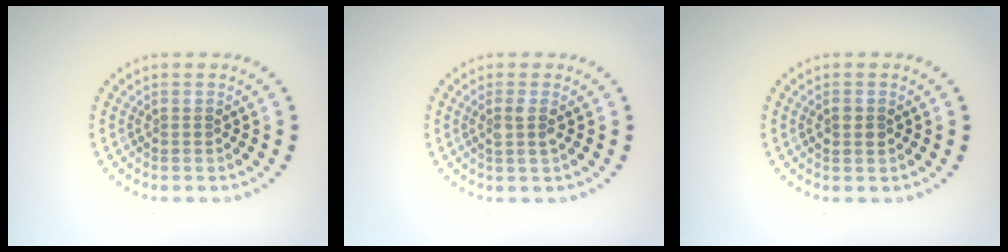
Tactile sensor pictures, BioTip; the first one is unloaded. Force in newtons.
{"total": 1.5, "press": 1.3, "slide": 0.9}
{"total": 1.0, "press": 1.0, "slide": 0.2}